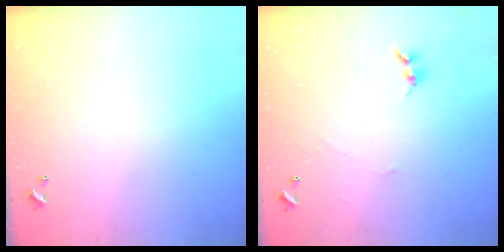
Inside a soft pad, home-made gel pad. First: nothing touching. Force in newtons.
{"total": 0.6, "press": 0.3, "slide": 0.5}